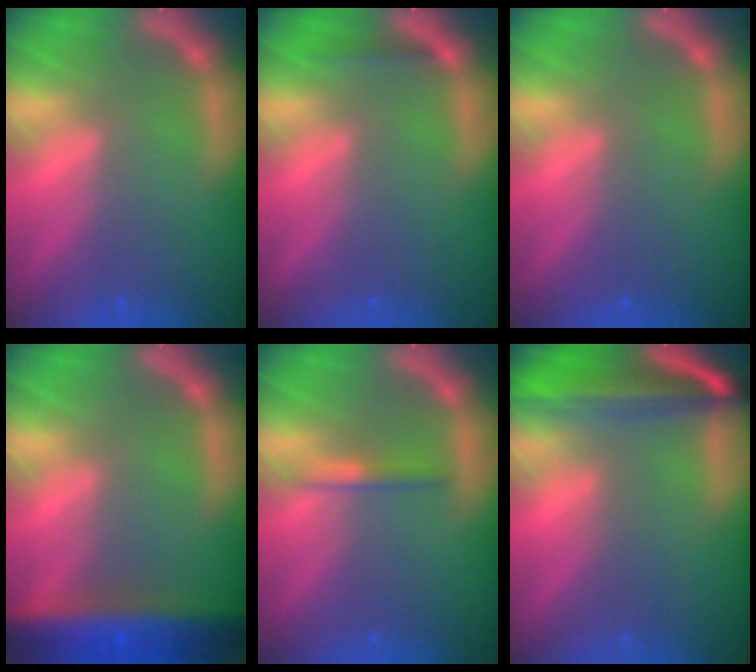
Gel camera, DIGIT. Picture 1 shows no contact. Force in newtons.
{"total": 0.9}
{"total": 0.0}
{"total": 9.6}
{"total": 1.4}
{"total": 8.6}